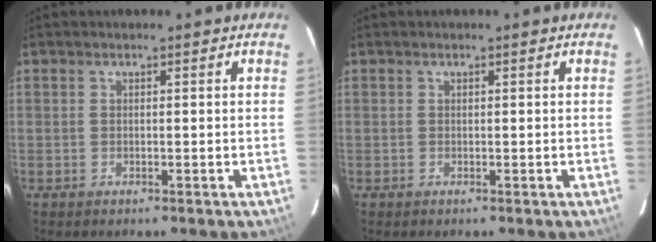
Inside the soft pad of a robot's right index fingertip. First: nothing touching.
{"total": 0.0}